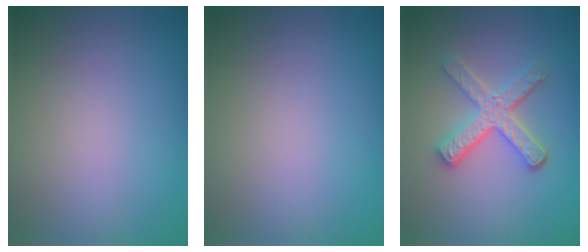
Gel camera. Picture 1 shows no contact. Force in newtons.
{"total": 0.0}
{"total": 4.1, "press": 3.3, "slide": 2.4}